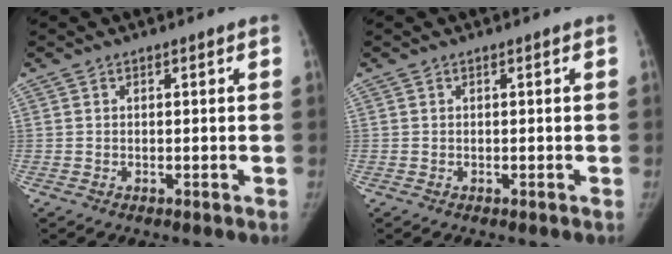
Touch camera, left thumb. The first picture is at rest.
{"total": 0.0}